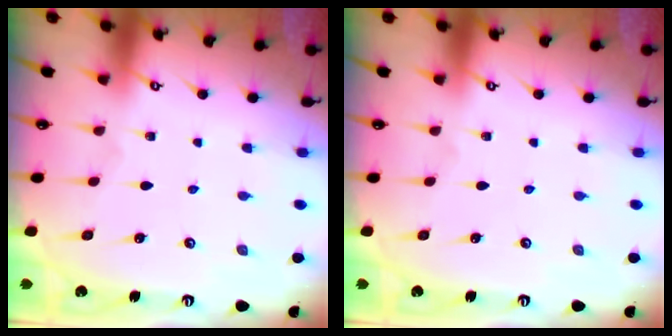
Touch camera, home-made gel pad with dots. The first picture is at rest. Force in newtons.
{"total": 0.0}